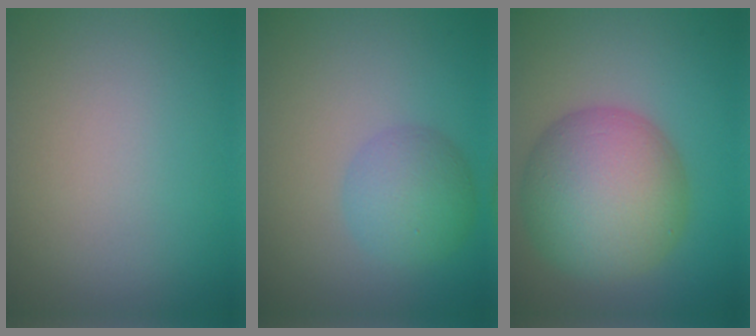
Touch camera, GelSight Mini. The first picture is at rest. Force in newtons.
{"total": 3.7, "press": 3.7, "slide": 0.0}
{"total": 9.9, "press": 9.8, "slide": 0.5}